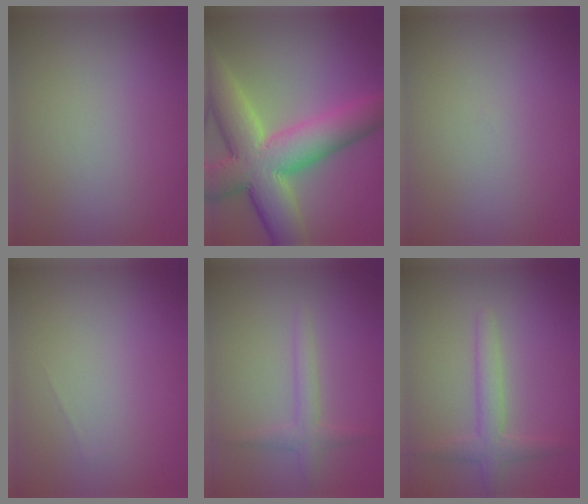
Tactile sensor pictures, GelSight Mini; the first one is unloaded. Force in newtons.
{"total": 11.8, "press": 11.7, "slide": 0.9}
{"total": 0.0}
{"total": 0.0}
{"total": 1.8, "press": 1.8, "slide": 0.0}
{"total": 2.7, "press": 2.7, "slide": 0.1}